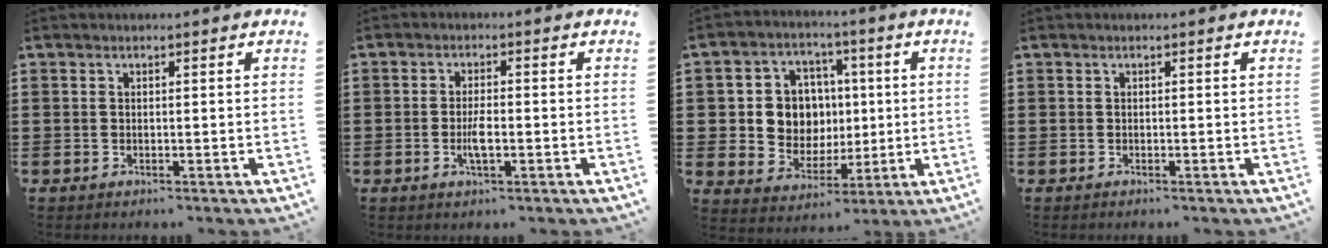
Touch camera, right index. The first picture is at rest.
{"total": 3.2, "force": [-0.8, 0.8, 3.0], "torque": [-0.066, -0.004, -0.019]}
{"total": 8.6, "force": [0.8, 7.8, 3.5], "torque": [-0.085, 0.015, 0.018]}
{"total": 0.0}